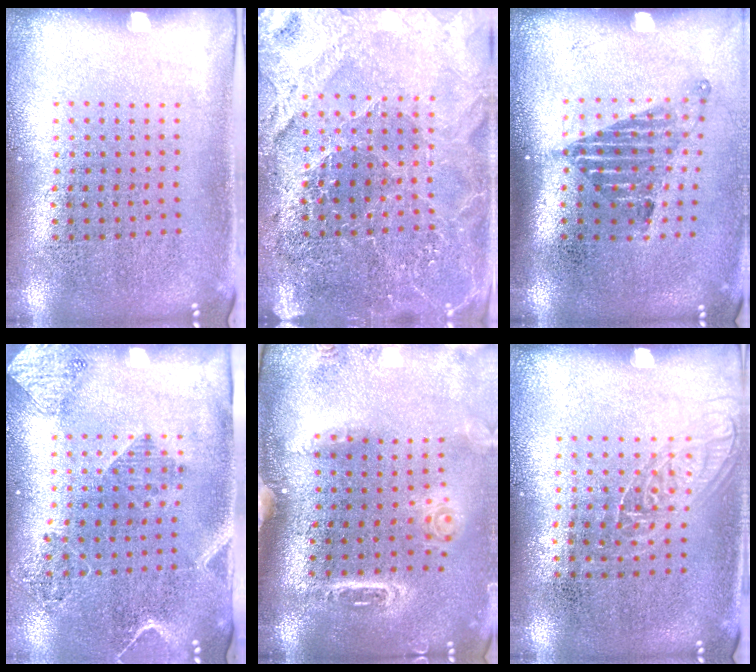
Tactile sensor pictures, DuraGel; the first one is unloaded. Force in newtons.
{"total": 4.1, "press": 3.8, "slide": 1.4}
{"total": 1.6, "press": 1.1, "slide": 1.2}
{"total": 1.9, "press": 1.7, "slide": 0.9}
{"total": 1.8, "press": 1.7, "slide": 0.6}
{"total": 1.1, "press": 1.0, "slide": 0.5}